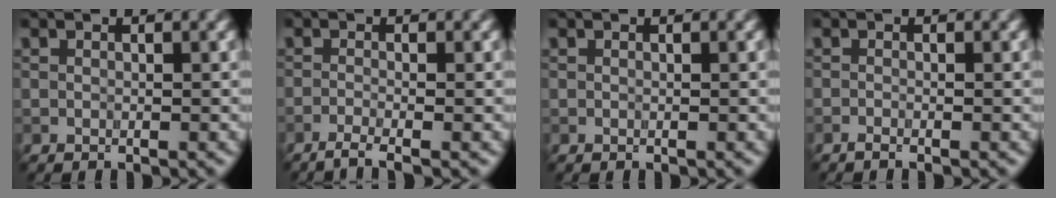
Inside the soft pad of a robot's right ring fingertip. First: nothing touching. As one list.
[{"total": 2.4, "force": [-1.6, 0.5, 1.7], "torque": [-0.031, -0.001, -0.043]}, {"total": 0.0}, {"total": 0.8, "force": [-0.6, 0.1, 0.5], "torque": [-0.011, -0.001, -0.014]}]